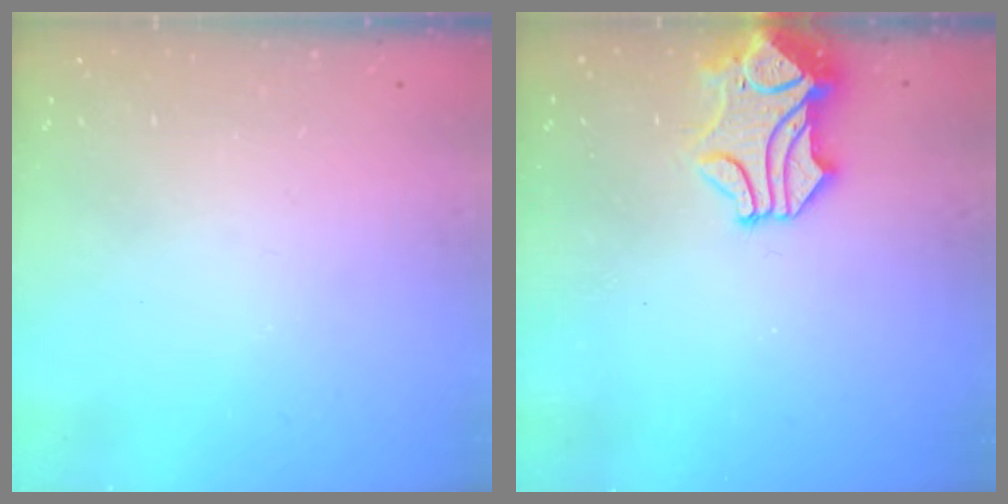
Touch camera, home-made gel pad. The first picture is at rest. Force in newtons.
{"total": 1.0, "press": 0.4, "slide": 1.0}